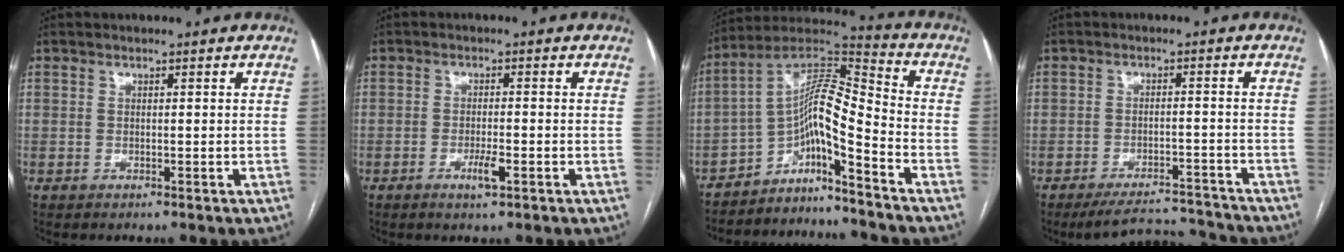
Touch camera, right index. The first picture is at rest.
{"total": 3.0, "force": [-1.4, 0.4, 2.7], "torque": [-0.050, -0.002, -0.023]}
{"total": 11.1, "force": [-6.8, 0.8, 8.8], "torque": [-0.152, 0.026, -0.120]}
{"total": 8.4, "force": [-8.3, 1.3, 0.6], "torque": [0.000, 0.013, -0.122]}